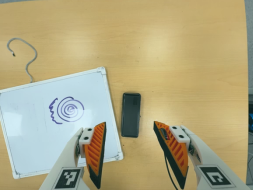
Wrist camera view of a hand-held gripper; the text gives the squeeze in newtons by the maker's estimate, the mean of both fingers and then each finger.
{"total": 0.0}